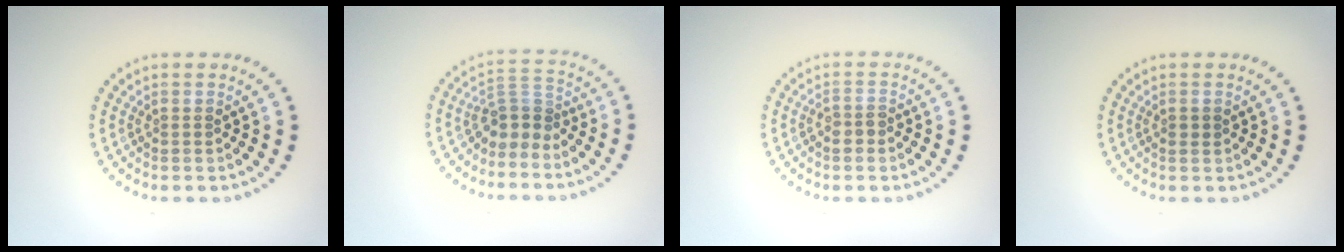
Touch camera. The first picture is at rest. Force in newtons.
{"total": 2.8, "press": 2.1, "slide": 1.8}
{"total": 1.6, "press": 1.4, "slide": 0.8}
{"total": 0.8, "press": 0.8, "slide": 0.3}